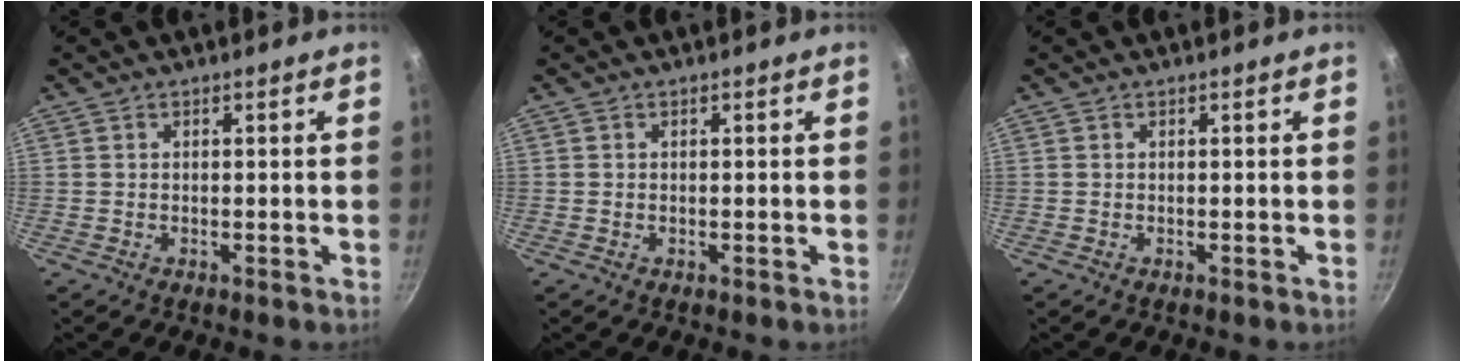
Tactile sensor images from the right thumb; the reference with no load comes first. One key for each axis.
{"total": 0.0}
{"total": 0.0}